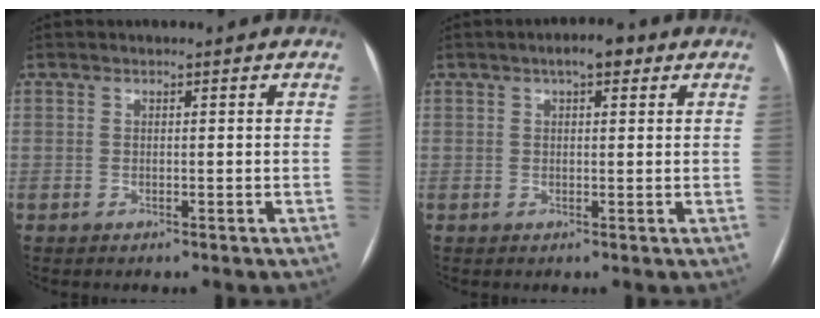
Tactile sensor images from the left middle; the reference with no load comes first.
{"total": 3.7, "force": [2.0, 1.3, 2.8], "torque": [-0.044, 0.015, 0.027]}